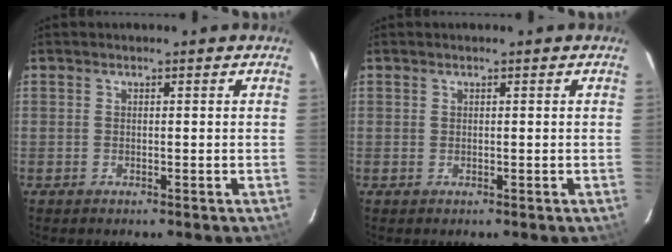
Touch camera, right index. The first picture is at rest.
{"total": 0.0}